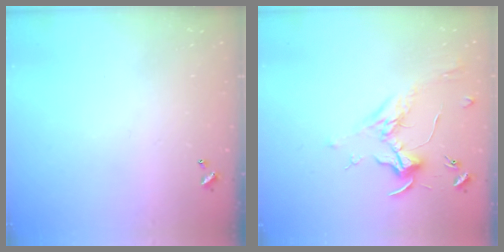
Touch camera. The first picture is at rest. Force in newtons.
{"total": 1.7, "press": 1.5, "slide": 0.8}